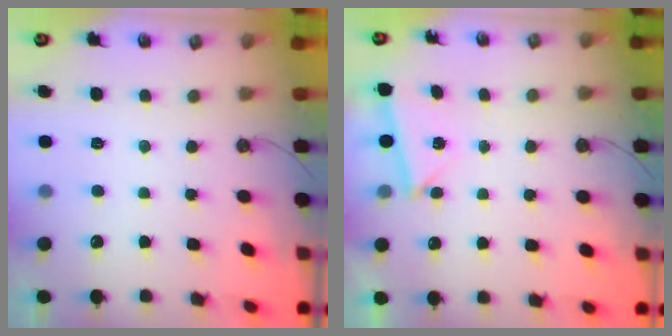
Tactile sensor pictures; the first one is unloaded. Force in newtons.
{"total": 2.9, "press": 2.8, "slide": 0.7}